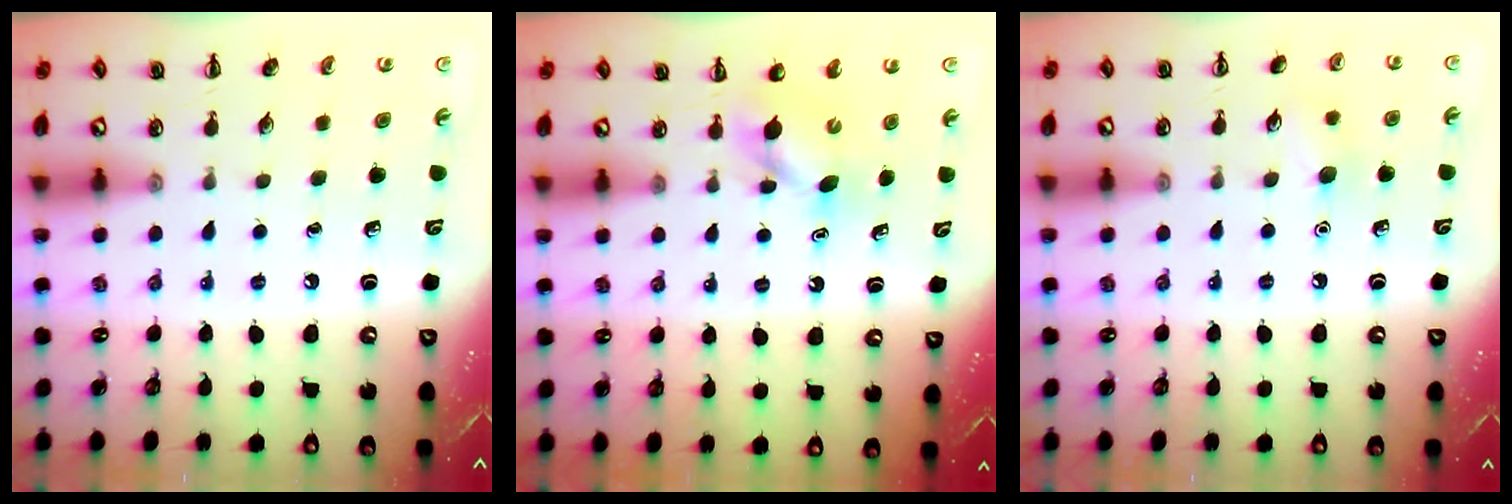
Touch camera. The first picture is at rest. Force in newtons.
{"total": 4.4, "press": 4.3, "slide": 1.0}
{"total": 6.3, "press": 6.1, "slide": 1.7}